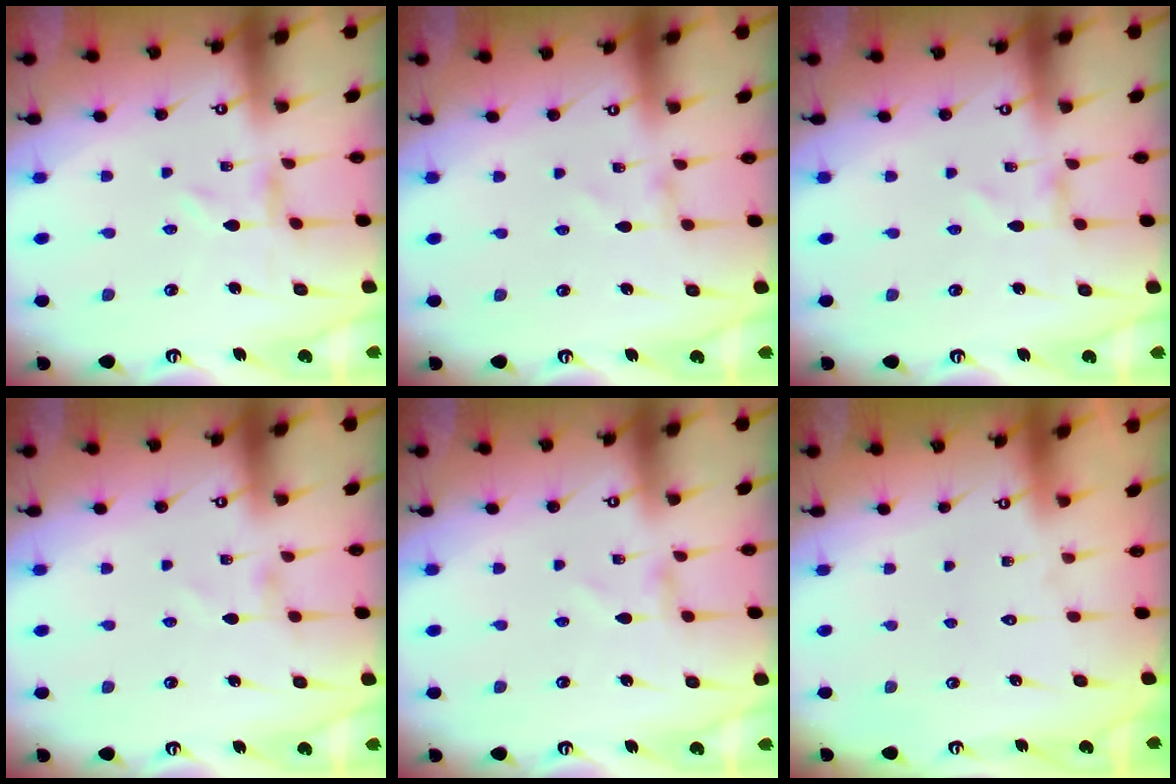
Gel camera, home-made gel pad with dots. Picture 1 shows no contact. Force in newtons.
{"total": 1.0, "press": 1.0, "slide": 0.1}
{"total": 0.9, "press": 0.9, "slide": 0.1}
{"total": 0.0}
{"total": 0.0}
{"total": 1.7, "press": 1.6, "slide": 0.1}